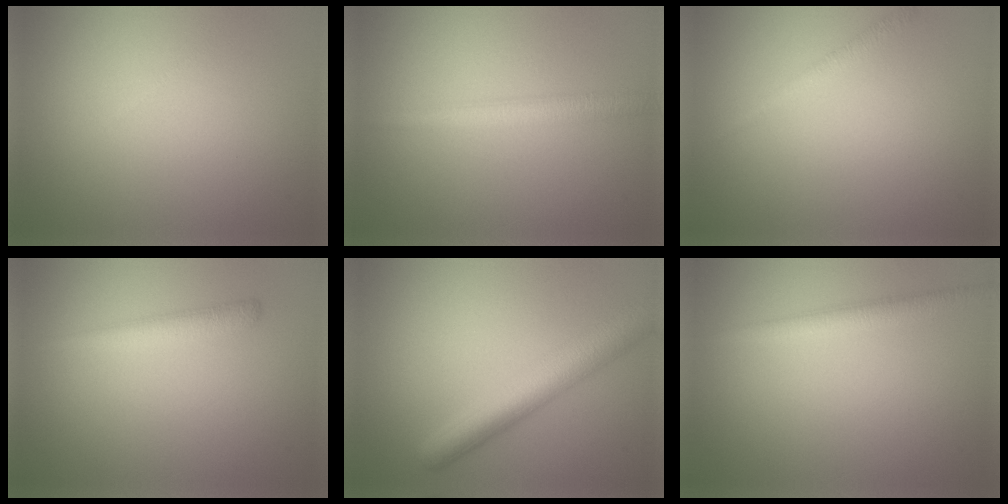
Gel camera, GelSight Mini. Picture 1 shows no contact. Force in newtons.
{"total": 2.7, "press": 2.7, "slide": 0.1}
{"total": 1.2, "press": 1.2, "slide": 0.0}
{"total": 1.9, "press": 1.9, "slide": 0.0}
{"total": 5.5, "press": 5.5, "slide": 0.2}
{"total": 2.4, "press": 2.4, "slide": 0.0}